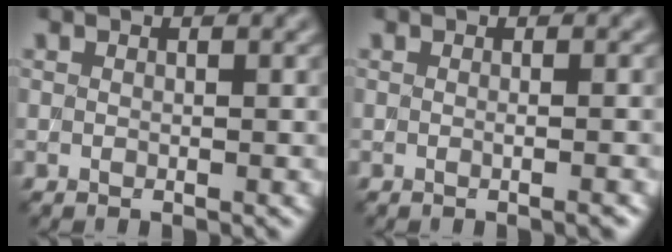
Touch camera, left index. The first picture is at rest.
{"total": 2.5, "force": [0.0, 1.3, 2.2], "torque": [0.004, 0.008, -0.015]}